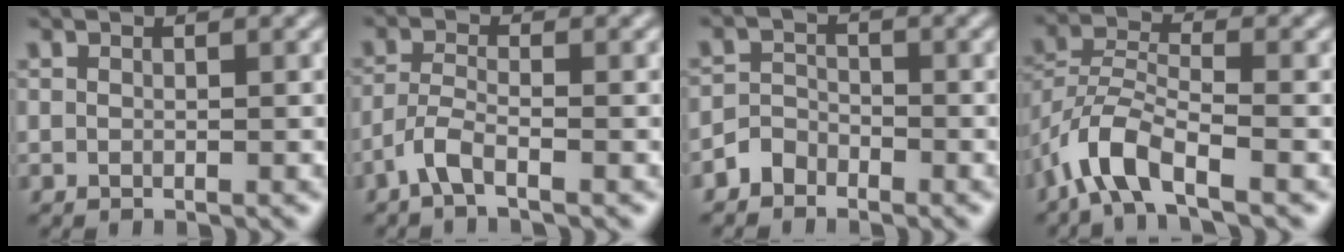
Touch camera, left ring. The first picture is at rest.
{"total": 2.6, "force": [-1.7, 0.5, 1.8], "torque": [-0.041, 0.002, -0.044]}
{"total": 1.9, "force": [-1.5, 1.1, 0.2], "torque": [0.002, 0.012, -0.031]}
{"total": 5.7, "force": [-3.7, 1.9, 4.0], "torque": [-0.078, 0.002, -0.079]}